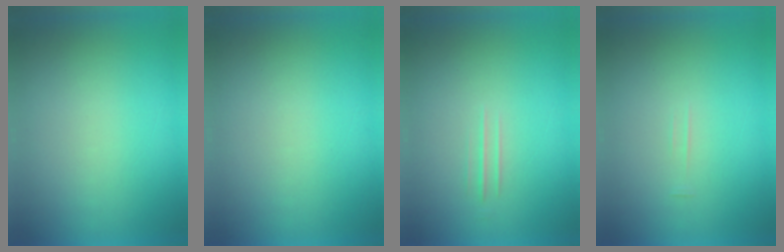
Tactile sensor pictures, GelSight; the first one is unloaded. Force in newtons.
{"total": 0.0}
{"total": 1.5}
{"total": 1.8}